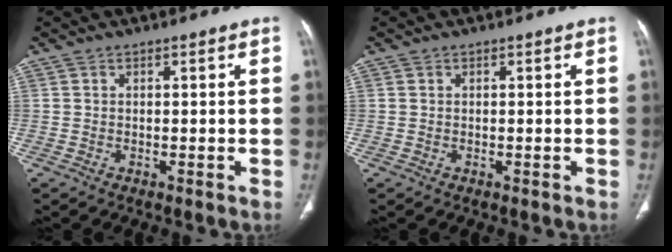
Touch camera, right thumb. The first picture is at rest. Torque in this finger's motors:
{"motor_torque": [-0.18, -0.21, -0.21, -0.20, 0.00]}